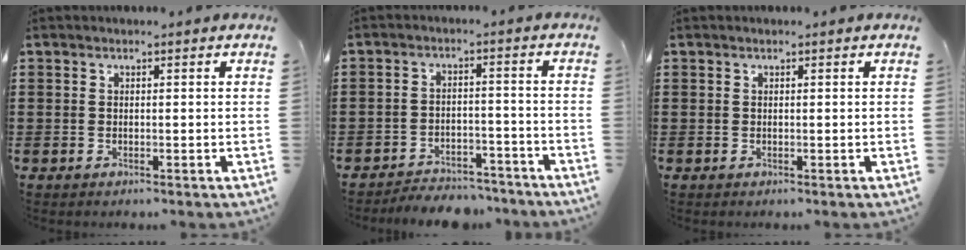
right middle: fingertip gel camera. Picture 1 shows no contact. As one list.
[{"total": 4.6, "force": [-4.5, 0.9, 0.3], "torque": [-0.008, 0.010, -0.096]}, {"total": 0.0}]